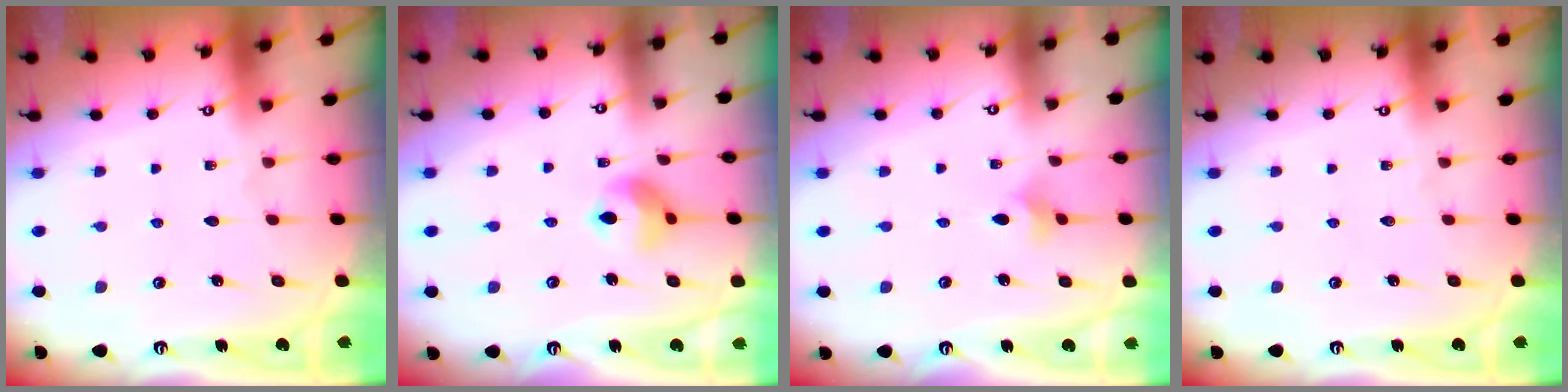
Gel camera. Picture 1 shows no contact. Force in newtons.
{"total": 10.0, "press": 9.9, "slide": 1.4}
{"total": 2.9, "press": 2.8, "slide": 0.7}
{"total": 0.0}